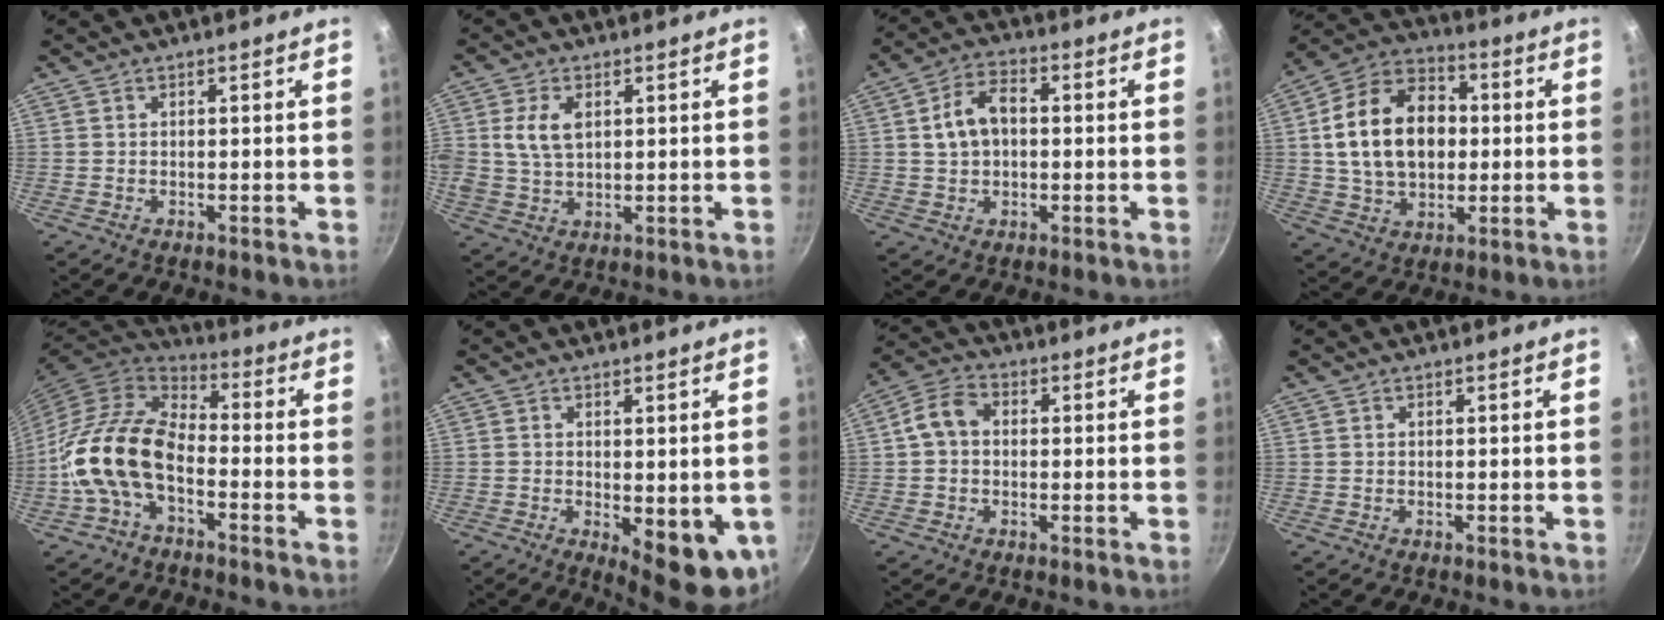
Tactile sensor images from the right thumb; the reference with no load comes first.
{"total": 7.0, "force": [1.6, 4.6, 5.1], "torque": [-0.094, -0.002, 0.029]}
{"total": 8.4, "force": [0.7, 5.7, 6.2], "torque": [-0.095, 0.022, 0.007]}
{"total": 18.5, "force": [1.3, 13.1, 13.0], "torque": [-0.194, 0.024, 0.015]}
{"total": 14.8, "force": [-4.6, 8.9, 10.8], "torque": [-0.186, 0.046, -0.104]}
{"total": 11.1, "force": [-1.9, 4.4, 10.0], "torque": [-0.102, -0.014, -0.015]}
{"total": 6.4, "force": [0.3, 5.0, 4.0], "torque": [-0.064, 0.021, -0.010]}
{"total": 0.0}